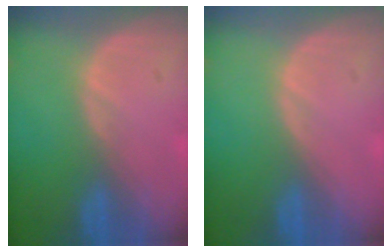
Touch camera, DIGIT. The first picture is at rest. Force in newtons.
{"total": 0.0}